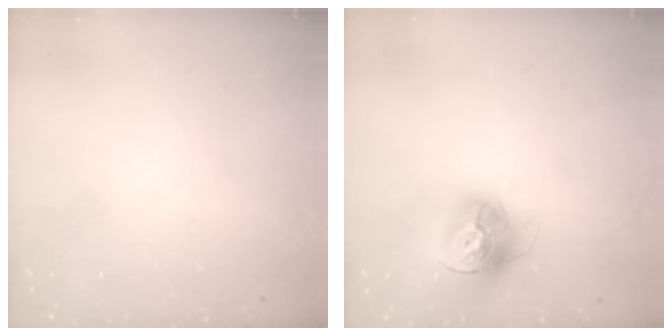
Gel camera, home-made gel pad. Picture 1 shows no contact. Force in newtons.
{"total": 14.7, "press": 14.6, "slide": 1.4}